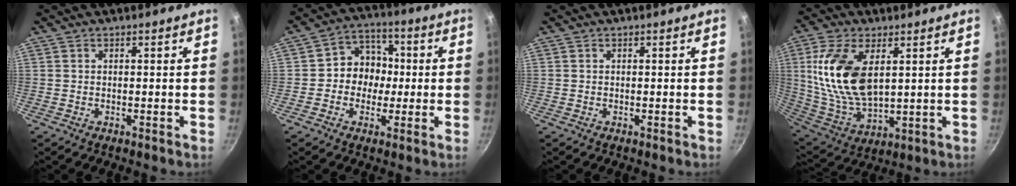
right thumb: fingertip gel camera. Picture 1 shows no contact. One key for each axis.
{"total": 8.8, "fx": -0.3, "fy": 7.9, "fz": 4.0, "tx": -0.010, "ty": 0.022, "tz": -0.020}
{"total": 0.0}
{"total": 17.3, "fx": 4.3, "fy": 9.2, "fz": 13.9, "tx": -0.266, "ty": -0.021, "tz": 0.096}